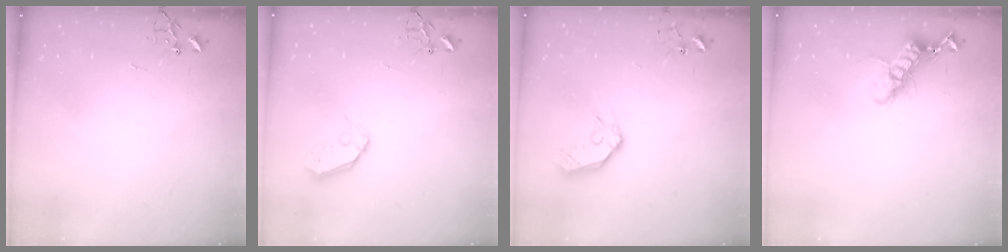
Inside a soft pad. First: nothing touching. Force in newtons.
{"total": 8.6, "press": 8.6, "slide": 0.7}
{"total": 12.1, "press": 12.0, "slide": 1.3}
{"total": 12.5, "press": 12.5, "slide": 0.4}